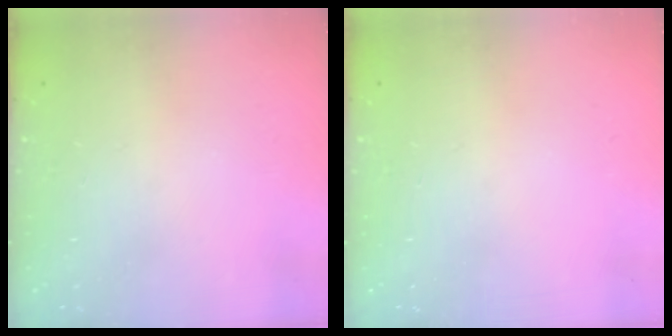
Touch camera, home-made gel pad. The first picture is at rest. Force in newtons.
{"total": 0.0}